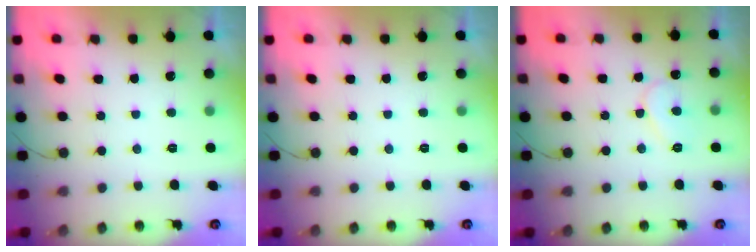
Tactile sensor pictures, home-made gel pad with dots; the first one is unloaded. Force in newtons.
{"total": 0.0}
{"total": 7.5, "press": 7.4, "slide": 0.7}